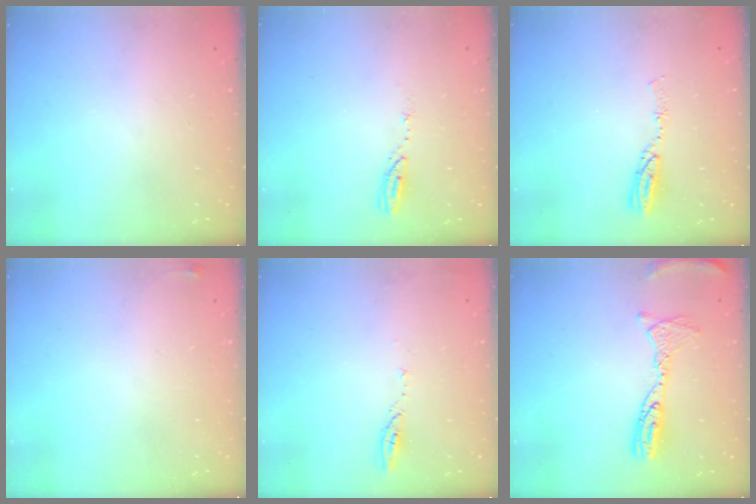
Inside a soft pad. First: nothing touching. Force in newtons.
{"total": 5.1, "press": 5.1, "slide": 0.5}
{"total": 4.9, "press": 4.9, "slide": 0.5}
{"total": 3.4, "press": 3.3, "slide": 0.5}
{"total": 4.6, "press": 4.6, "slide": 0.5}
{"total": 11.6, "press": 11.5, "slide": 1.1}